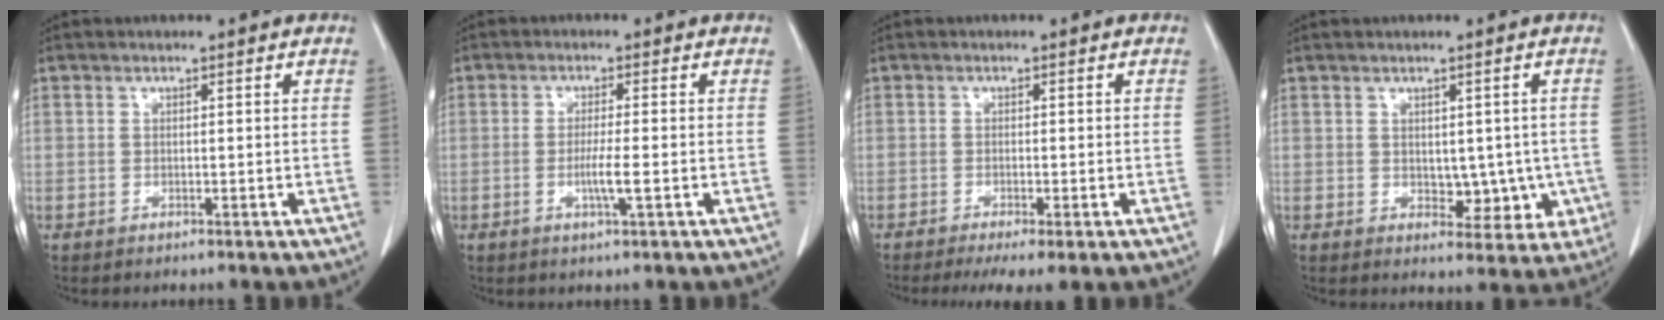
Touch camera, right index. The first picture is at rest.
{"total": 3.3, "force": [-0.8, -0.3, 3.1], "torque": [-0.061, -0.004, -0.015]}
{"total": 4.6, "force": [-3.0, 0.4, 3.4], "torque": [-0.052, -0.014, -0.047]}
{"total": 5.4, "force": [-0.4, 3.6, 4.0], "torque": [-0.028, 0.005, 0.008]}